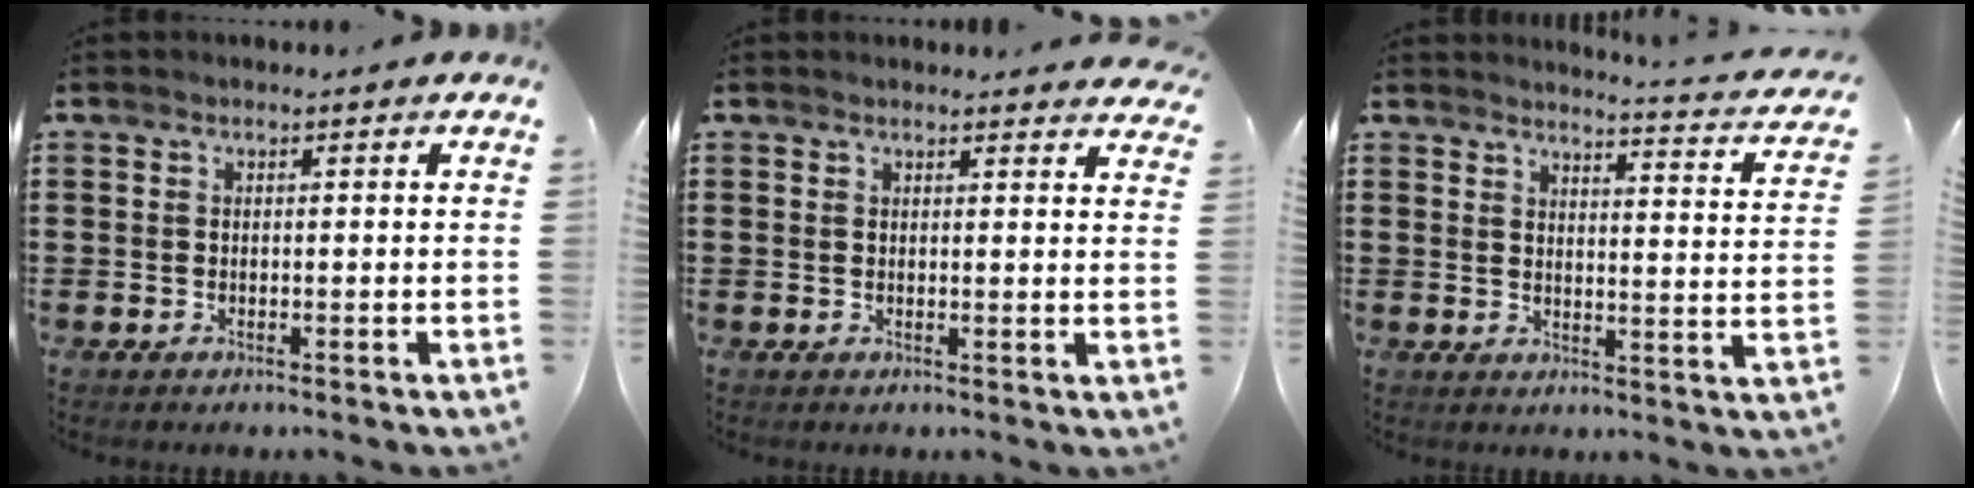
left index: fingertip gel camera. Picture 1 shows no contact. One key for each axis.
{"total": 1.8, "fx": 1.8, "fy": 0.2, "fz": 0.3, "tx": -0.002, "ty": -0.002, "tz": 0.033}
{"total": 3.0, "fx": 2.8, "fy": -0.7, "fz": 0.9, "tx": -0.025, "ty": -0.032, "tz": 0.039}